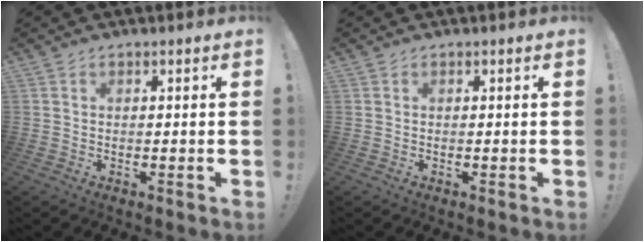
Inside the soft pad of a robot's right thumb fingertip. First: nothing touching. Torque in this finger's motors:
{"motor_torque": [0.00, 0.00, 0.00, 0.00, 0.01]}